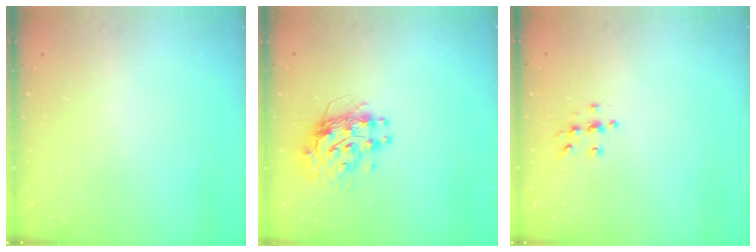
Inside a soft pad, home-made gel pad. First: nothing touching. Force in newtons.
{"total": 9.1, "press": 9.1, "slide": 0.8}
{"total": 5.7, "press": 5.7, "slide": 0.5}